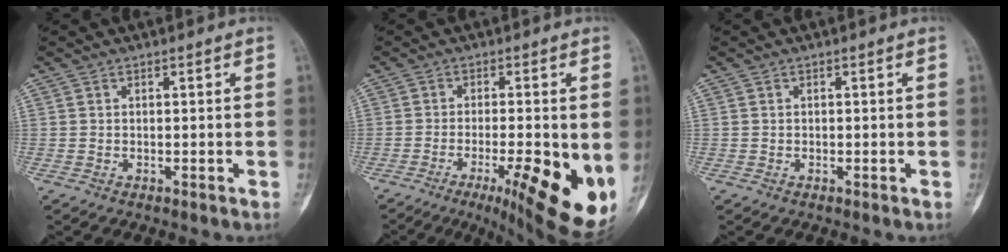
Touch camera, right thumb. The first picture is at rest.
{"total": 15.7, "force": [-4.4, 3.8, 14.6], "torque": [-0.159, -0.016, -0.048]}
{"total": 0.0}